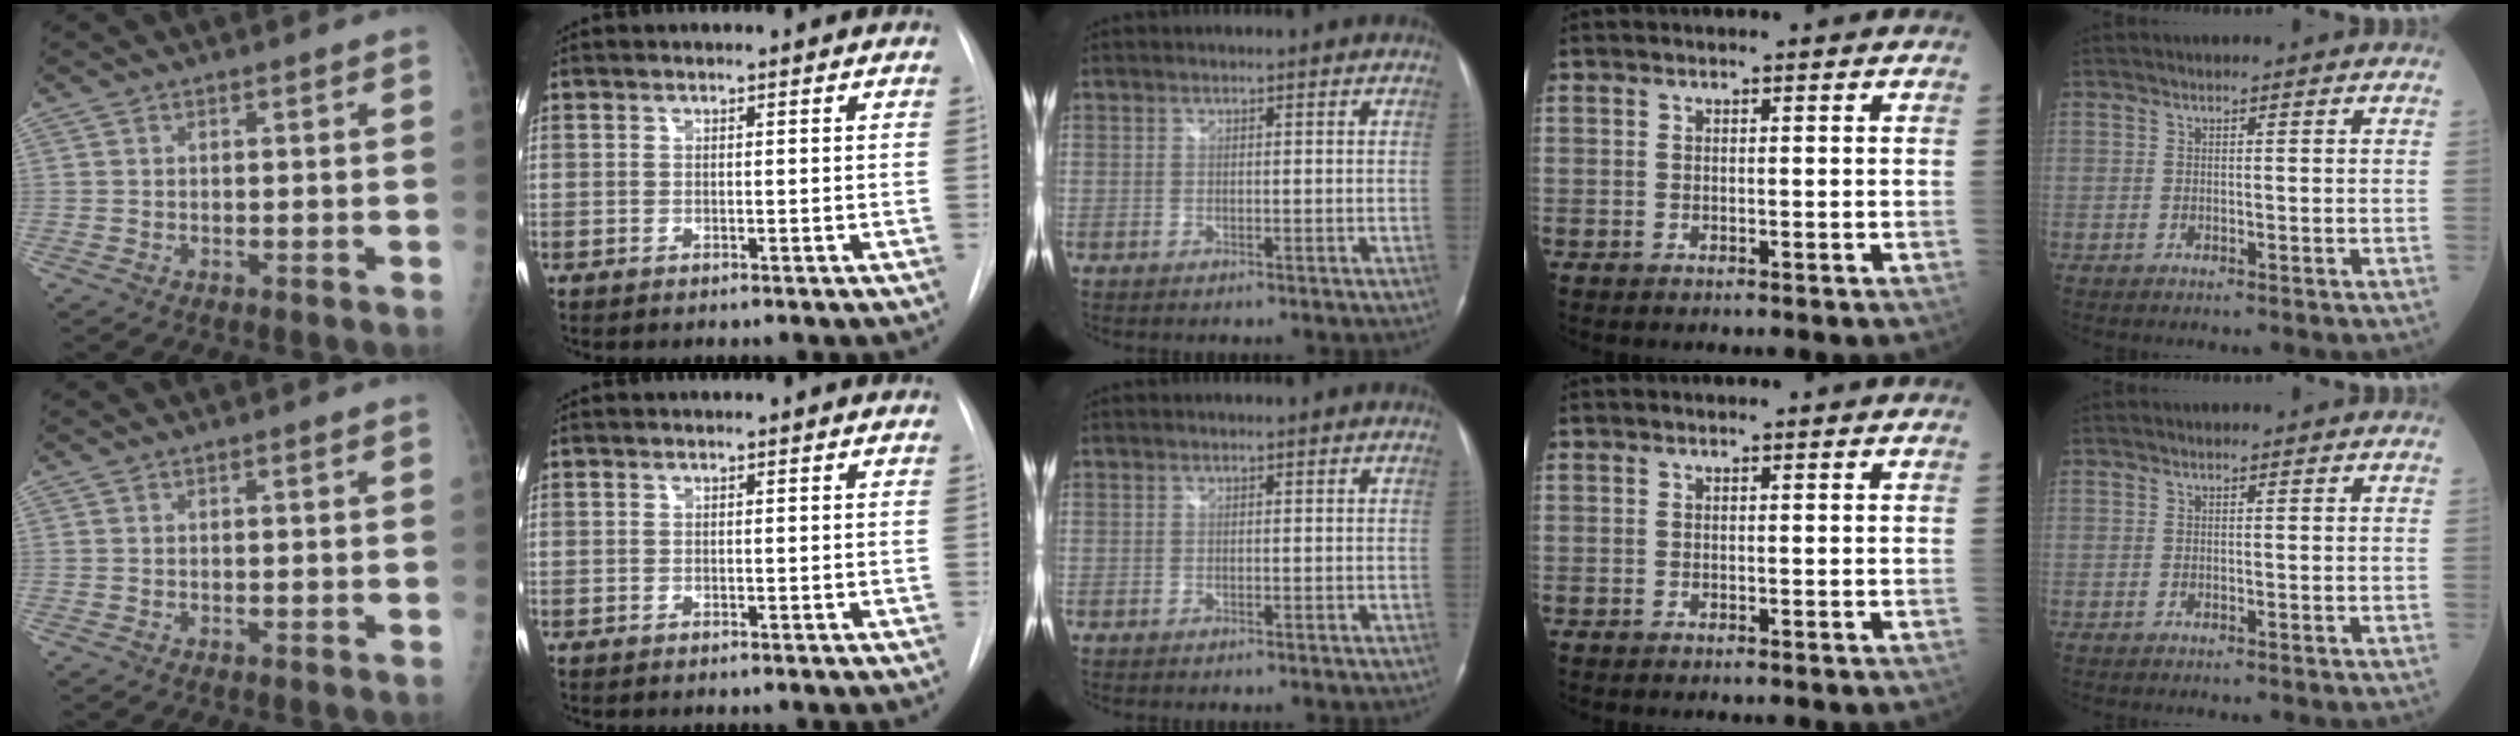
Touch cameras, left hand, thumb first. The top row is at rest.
{}